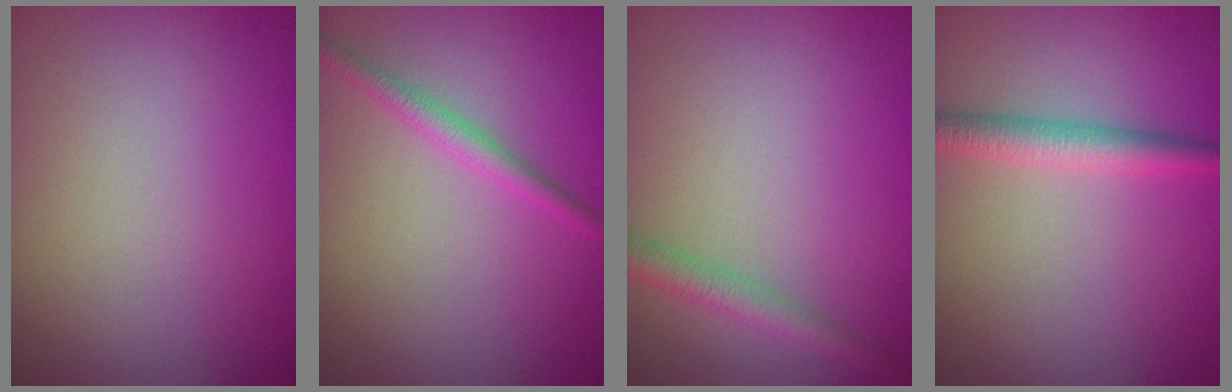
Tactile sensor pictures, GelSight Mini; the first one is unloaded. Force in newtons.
{"total": 1.8, "press": 1.8, "slide": 0.0}
{"total": 2.4, "press": 2.4, "slide": 0.1}
{"total": 2.8, "press": 2.8, "slide": 0.0}